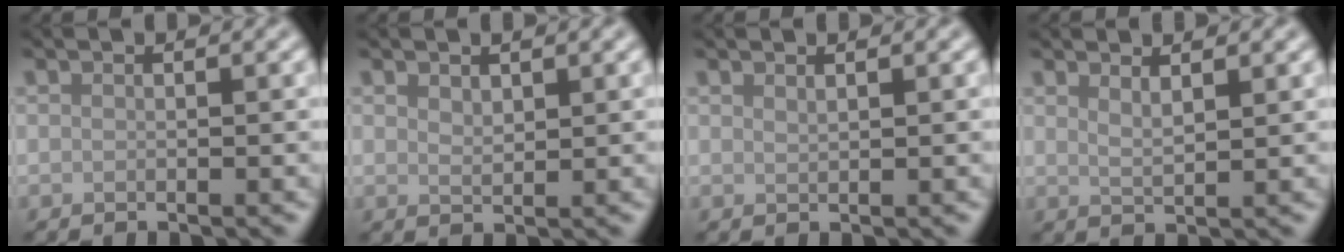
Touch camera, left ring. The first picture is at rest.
{"total": 1.3, "force": [0.8, 0.6, 0.7], "torque": [-0.015, -0.001, 0.020]}
{"total": 0.6, "force": [0.5, 0.1, 0.2], "torque": [-0.001, 0.000, 0.012]}
{"total": 1.7, "force": [1.3, 0.5, 1.0], "torque": [-0.013, -0.002, 0.022]}